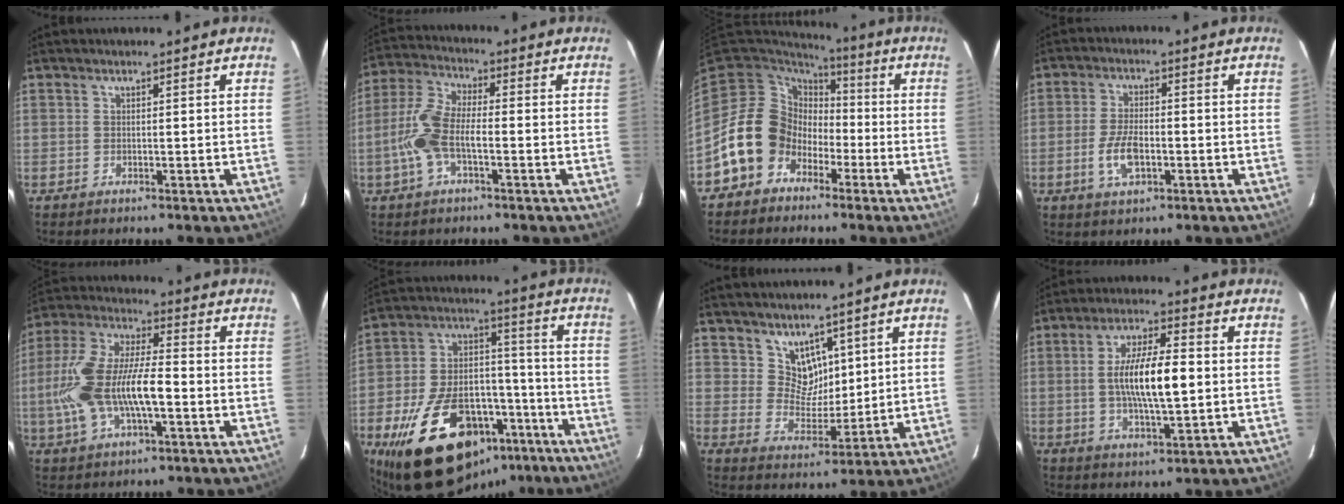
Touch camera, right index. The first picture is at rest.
{"total": 9.7, "force": [-2.7, 3.7, 8.6], "torque": [-0.193, 0.009, -0.057]}
{"total": 12.3, "force": [-4.3, 11.0, 3.5], "torque": [-0.081, 0.029, -0.075]}
{"total": 6.7, "force": [-2.2, 3.2, 5.5], "torque": [-0.117, -0.001, -0.040]}
{"total": 16.7, "force": [-3.6, 6.4, 15.0], "torque": [-0.317, 0.003, -0.068]}
{"total": 27.3, "force": [-16.7, 14.7, 15.9], "torque": [-0.299, 0.032, -0.236]}
{"total": 6.6, "force": [4.4, 4.6, 1.5], "torque": [-0.016, 0.002, 0.091]}
{"total": 11.4, "force": [-0.1, 3.1, 10.9], "torque": [-0.201, 0.002, 0.002]}